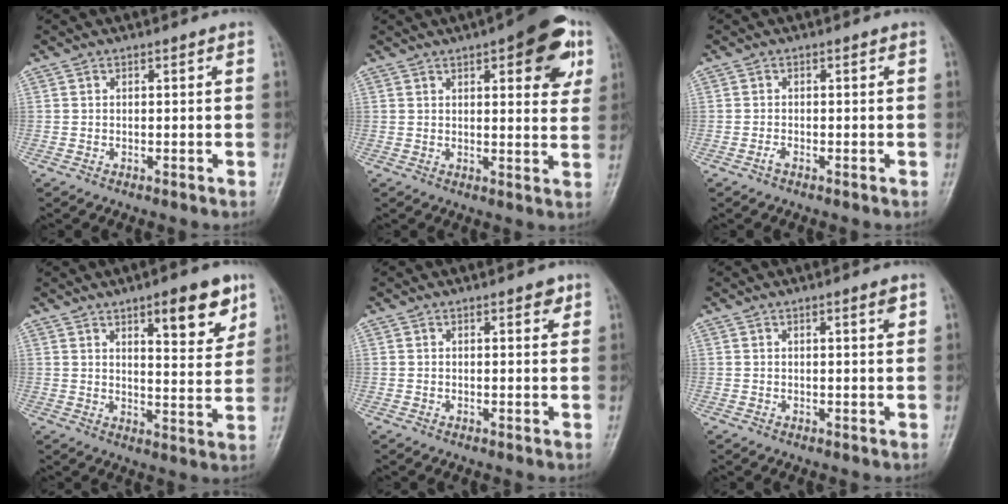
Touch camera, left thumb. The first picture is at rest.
{"total": 13.4, "force": [6.1, 4.8, 10.9], "torque": [-0.100, -0.012, 0.069]}
{"total": 1.1, "force": [-0.5, 0.2, 0.9], "torque": [-0.016, 0.007, -0.008]}
{"total": 10.9, "force": [6.2, 3.2, 8.3], "torque": [-0.093, -0.037, 0.090]}
{"total": 2.2, "force": [1.3, 0.8, 1.6], "torque": [-0.015, -0.005, 0.015]}
{"total": 2.2, "force": [1.2, 0.3, 1.8], "torque": [-0.025, -0.005, 0.017]}